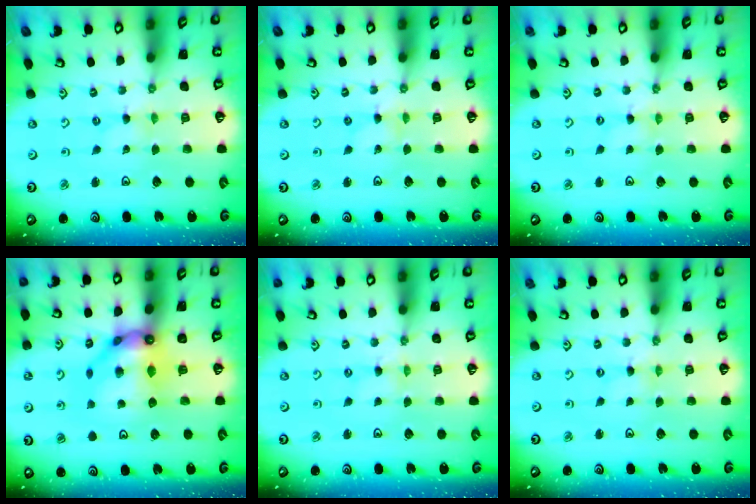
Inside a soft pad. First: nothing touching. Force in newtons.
{"total": 0.0}
{"total": 0.0}
{"total": 12.7, "press": 12.6, "slide": 1.6}
{"total": 0.0}
{"total": 0.0}